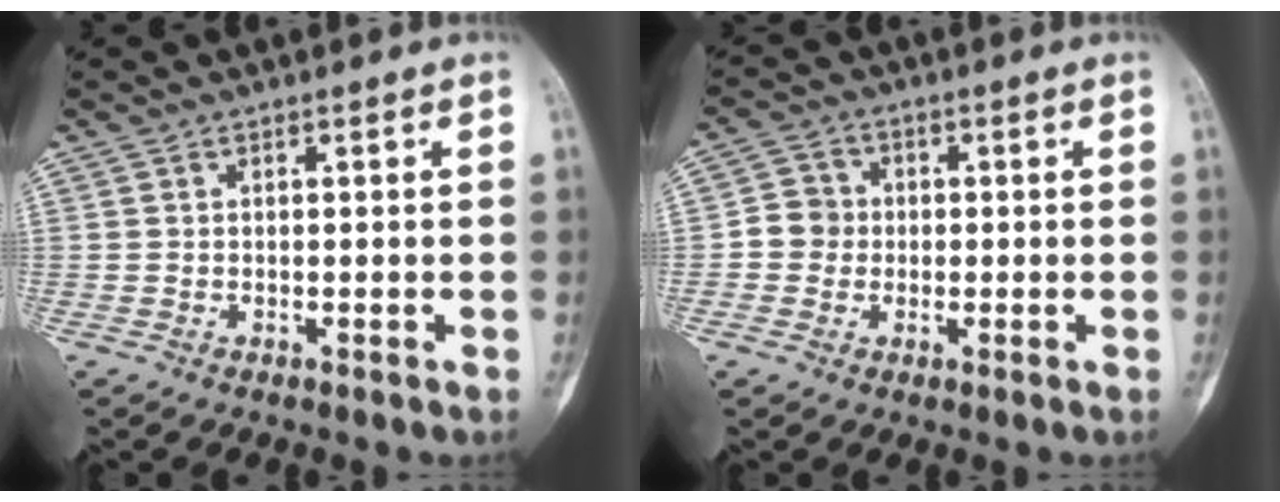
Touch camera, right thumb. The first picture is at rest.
{"total": 4.9, "force": [-0.4, 4.7, 1.4], "torque": [0.000, 0.010, -0.015]}